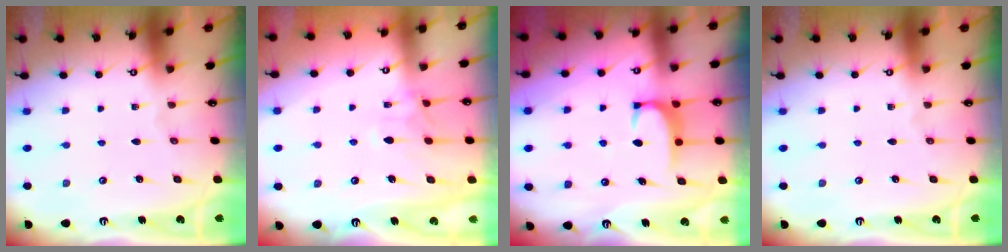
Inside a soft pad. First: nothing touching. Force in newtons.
{"total": 1.1, "press": 0.3, "slide": 1.1}
{"total": 1.6, "press": 1.6, "slide": 0.5}
{"total": 0.0}